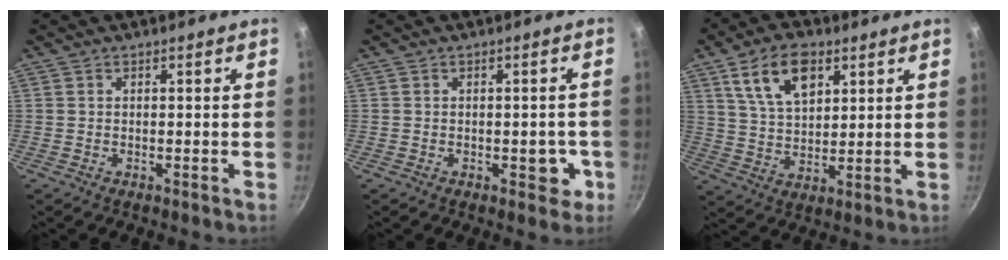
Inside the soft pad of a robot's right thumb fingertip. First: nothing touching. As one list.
[{"total": 4.1, "force": [-1.1, 2.5, 3.0], "torque": [-0.004, 0.009, -0.014]}, {"total": 11.7, "force": [5.5, 6.6, 8.0], "torque": [-0.120, -0.017, 0.102]}]